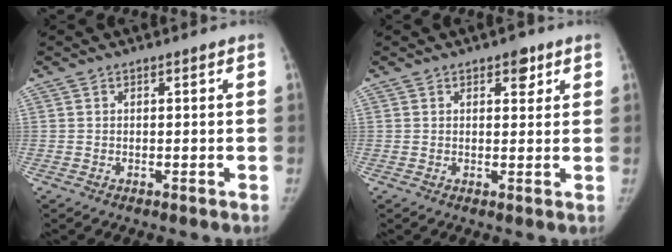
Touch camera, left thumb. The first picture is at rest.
{"total": 3.1, "force": [1.8, 1.8, 1.8], "torque": [-0.004, -0.007, 0.022]}